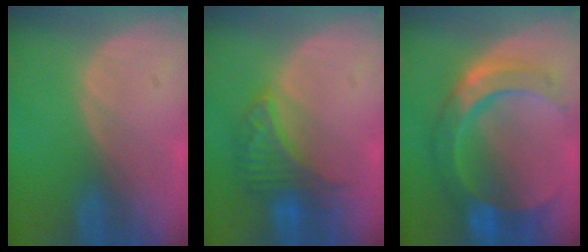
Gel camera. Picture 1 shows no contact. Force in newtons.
{"total": 6.7, "press": 6.6, "slide": 1.2}
{"total": 9.8, "press": 9.8, "slide": 0.9}